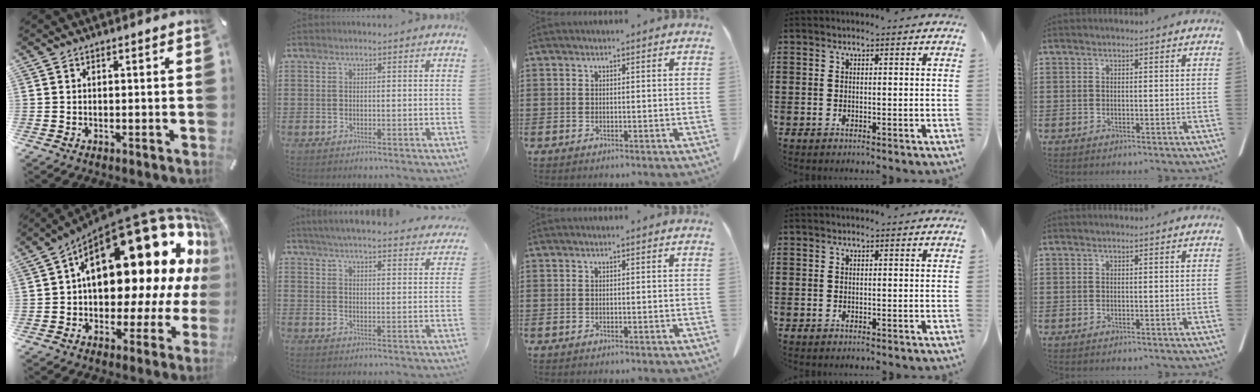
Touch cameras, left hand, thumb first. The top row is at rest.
{"thumb": {"total": 29.2, "force": [9.6, 14.3, 23.6], "torque": [-0.329, -0.098, 0.174]}, "index": {"total": 4.8, "force": [4.6, -0.4, 1.0], "torque": [-0.041, -0.028, 0.079]}}